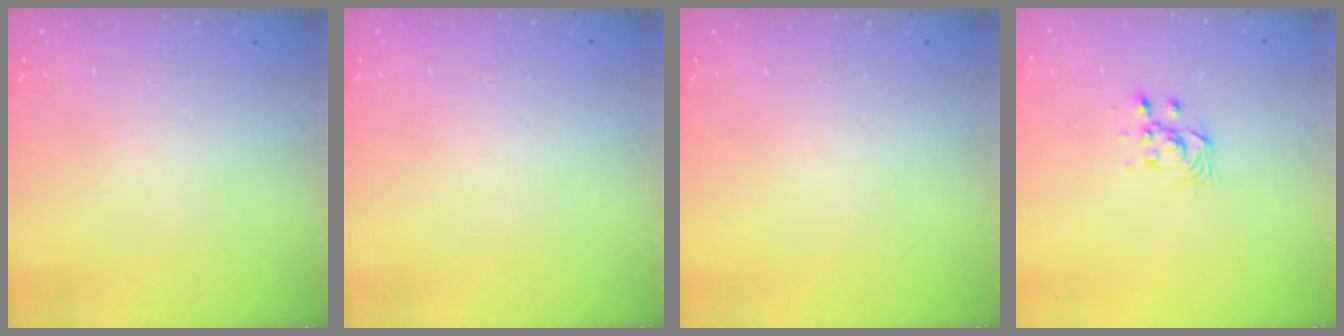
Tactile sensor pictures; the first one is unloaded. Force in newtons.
{"total": 0.0}
{"total": 0.0}
{"total": 2.8, "press": 2.8, "slide": 0.2}